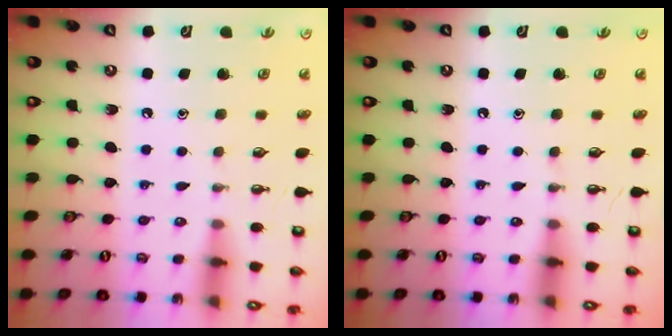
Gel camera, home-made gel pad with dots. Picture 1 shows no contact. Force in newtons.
{"total": 0.0}